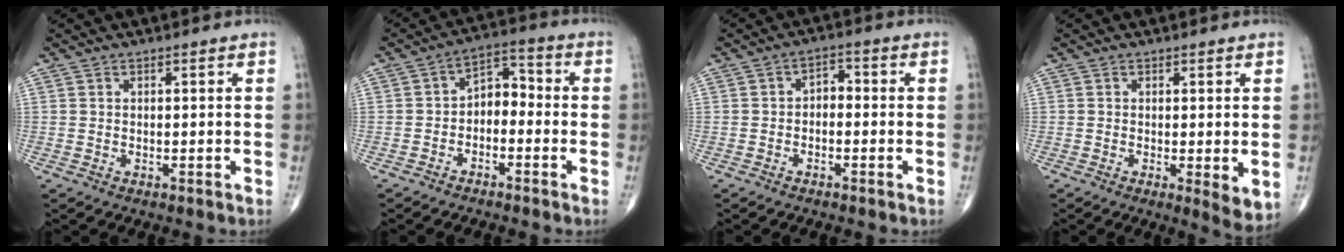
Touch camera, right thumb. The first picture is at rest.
{"total": 6.3, "force": [-2.0, 4.1, 4.3], "torque": [-0.050, 0.042, -0.046]}
{"total": 3.1, "force": [-0.7, 2.0, 2.2], "torque": [-0.023, 0.020, -0.022]}
{"total": 4.3, "force": [-0.4, 1.1, 4.2], "torque": [-0.060, -0.014, -0.008]}